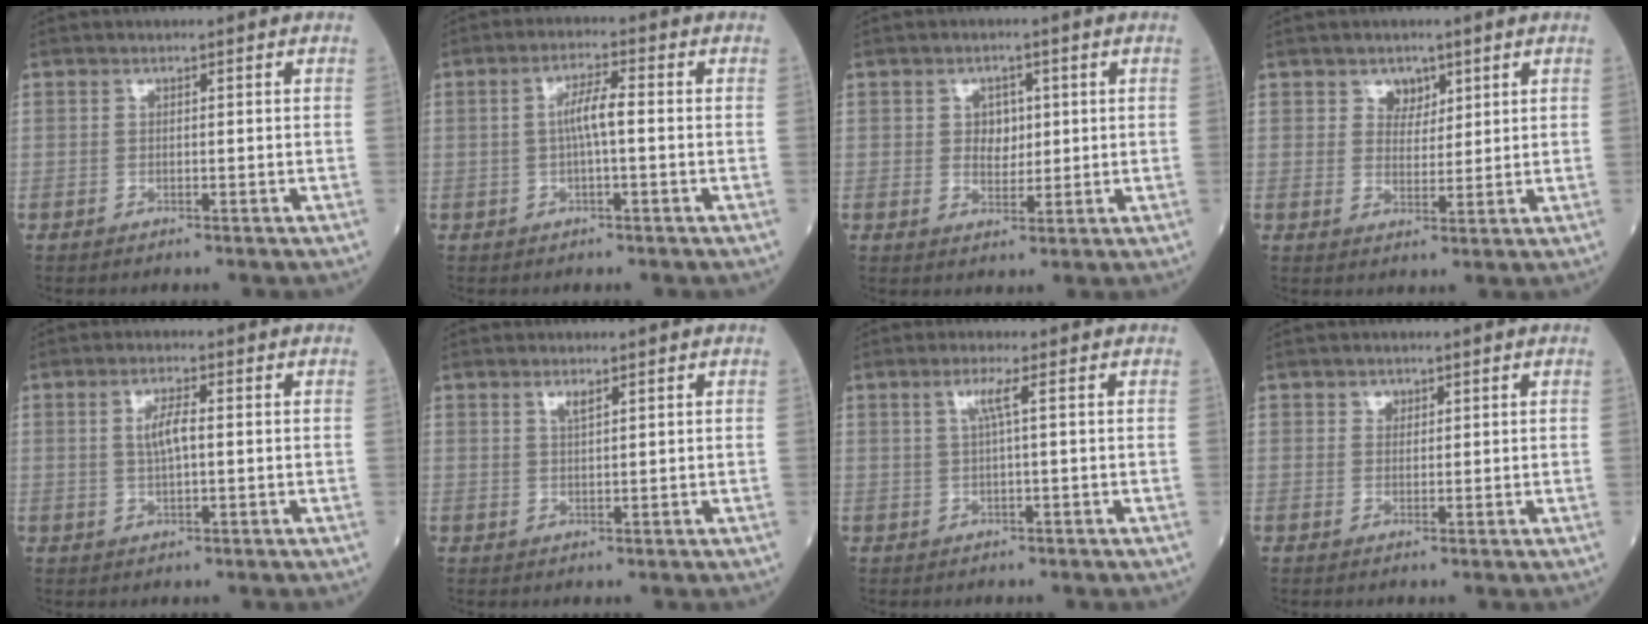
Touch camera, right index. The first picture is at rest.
{"total": 4.1, "force": [-0.1, 0.5, 4.1], "torque": [-0.077, 0.011, -0.003]}
{"total": 3.6, "force": [0.9, 2.6, 2.3], "torque": [-0.030, 0.003, 0.019]}
{"total": 3.2, "force": [2.0, 2.3, 1.0], "torque": [-0.009, 0.000, 0.033]}
{"total": 3.5, "force": [0.4, 0.8, 3.4], "torque": [-0.068, 0.006, 0.008]}
{"total": 1.5, "force": [1.0, 0.2, 1.1], "torque": [-0.023, -0.002, 0.020]}
{"total": 2.3, "force": [0.6, -0.5, 2.2], "torque": [-0.047, 0.005, 0.012]}
{"total": 1.5, "force": [0.8, 1.2, 0.4], "torque": [0.000, -0.002, 0.011]}